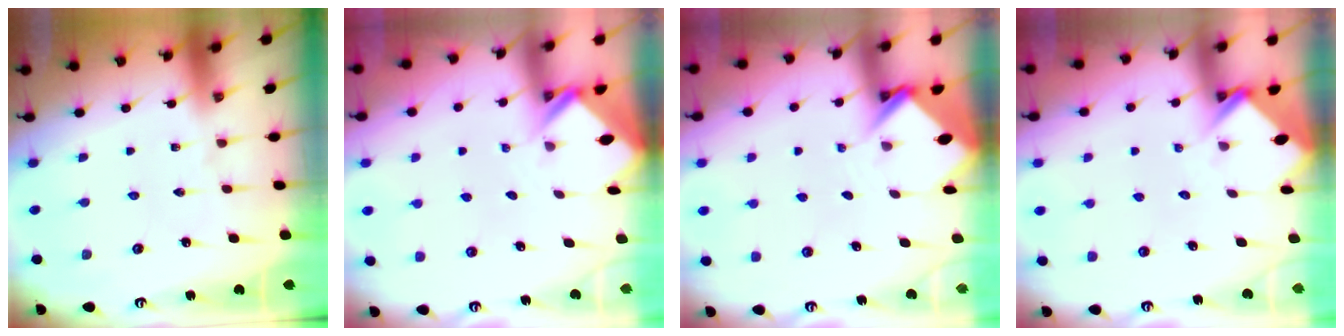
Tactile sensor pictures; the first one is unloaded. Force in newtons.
{"total": 2.7, "press": 2.7, "slide": 0.1}
{"total": 3.8, "press": 3.8, "slide": 0.2}
{"total": 3.8, "press": 3.8, "slide": 0.2}